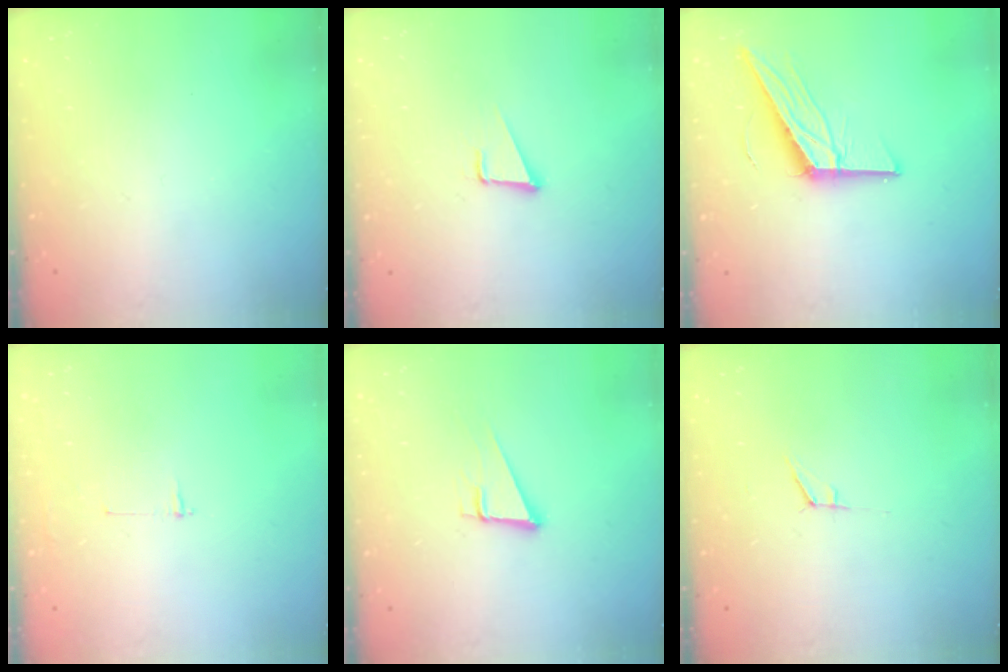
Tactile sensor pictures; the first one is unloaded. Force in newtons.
{"total": 3.4, "press": 2.6, "slide": 2.2}
{"total": 13.3, "press": 13.3, "slide": 0.7}
{"total": 2.7, "press": 2.7, "slide": 0.3}
{"total": 6.8, "press": 6.3, "slide": 2.5}
{"total": 5.2, "press": 4.5, "slide": 2.5}